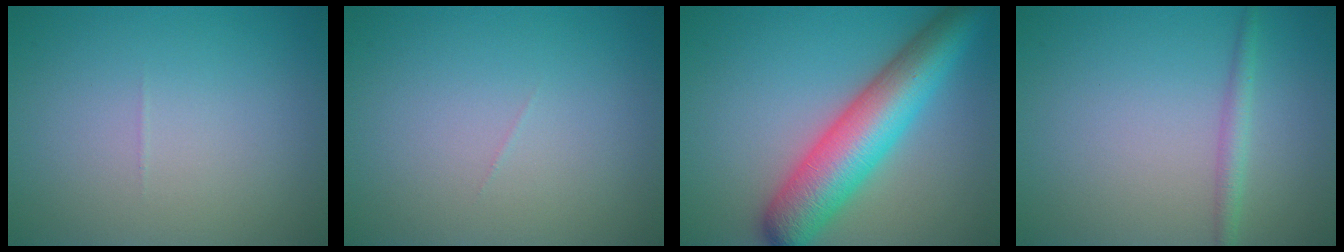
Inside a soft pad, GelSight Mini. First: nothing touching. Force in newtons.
{"total": 0.0}
{"total": 9.0, "press": 9.0, "slide": 0.1}
{"total": 1.7, "press": 1.7, "slide": 0.0}